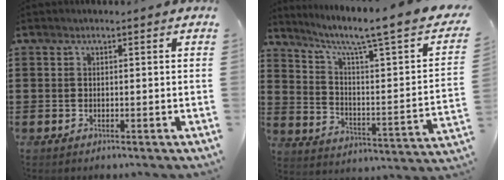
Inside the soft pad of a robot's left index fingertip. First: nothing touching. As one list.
[{"total": 6.2, "force": [4.3, 0.1, 4.5], "torque": [-0.097, -0.042, 0.056]}]